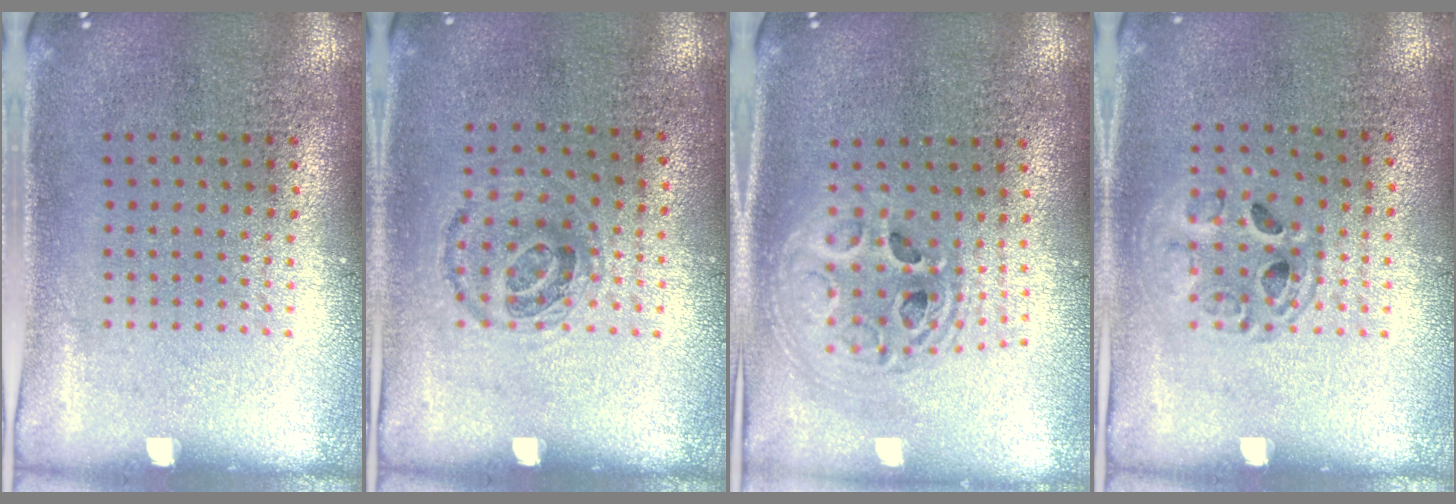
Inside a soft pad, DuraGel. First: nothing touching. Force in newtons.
{"total": 0.9, "press": 0.7, "slide": 0.5}
{"total": 2.1, "press": 1.7, "slide": 1.2}
{"total": 1.3, "press": 1.3, "slide": 0.4}